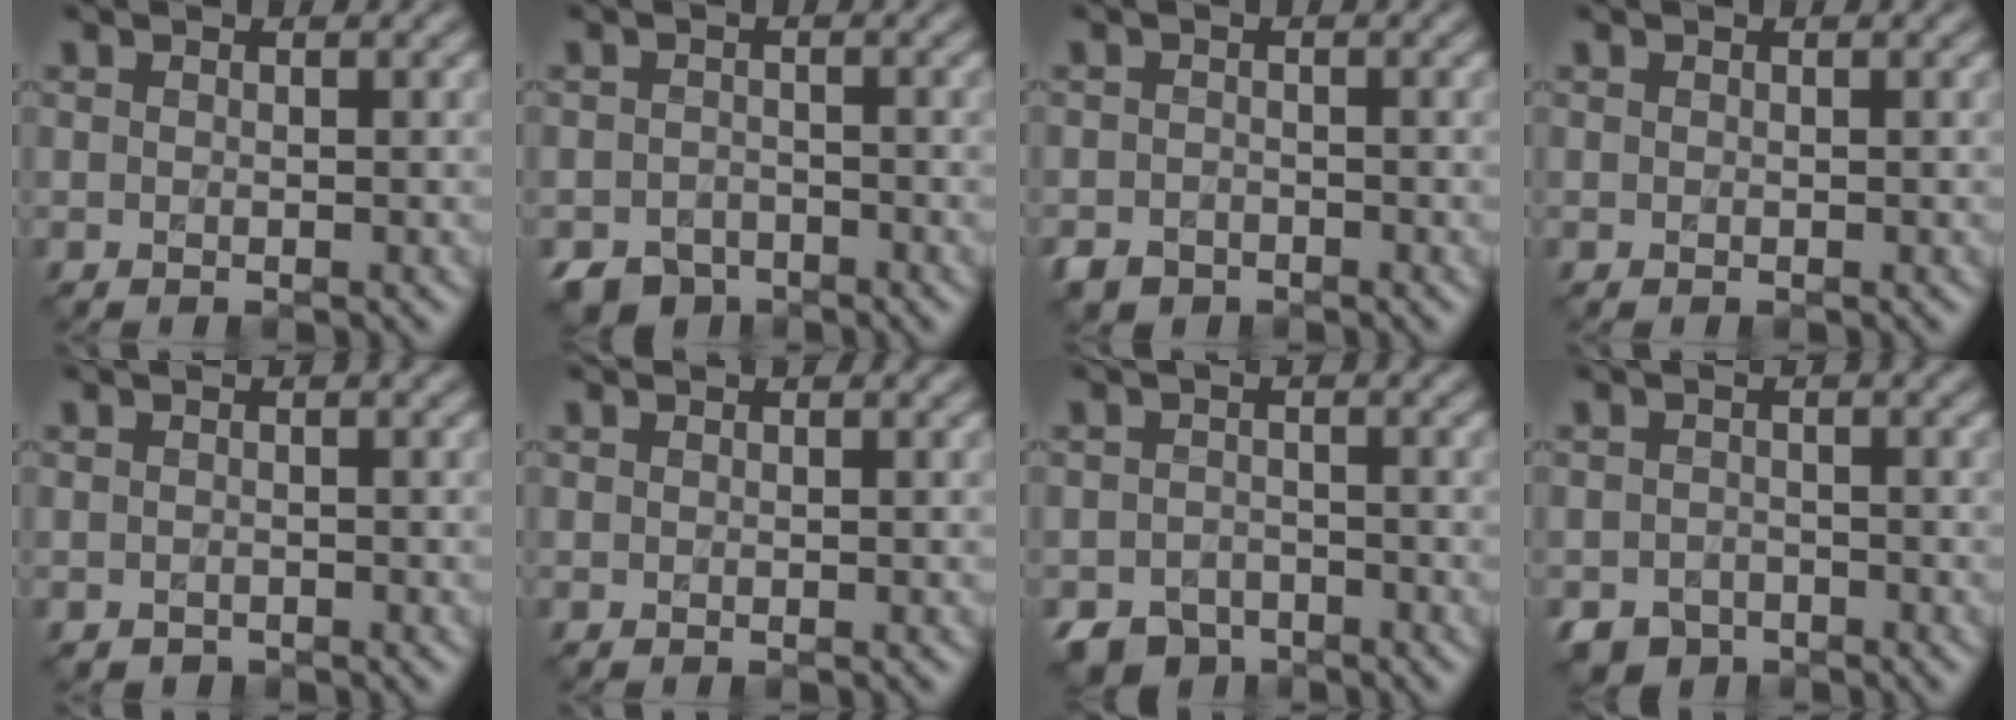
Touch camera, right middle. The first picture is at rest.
{"total": 3.4, "force": [-2.8, 1.9, 0.7], "torque": [-0.007, -0.010, -0.054]}
{"total": 2.1, "force": [-1.7, 1.2, 0.2], "torque": [-0.003, -0.007, -0.036]}
{"total": 0.0}
{"total": 0.7, "force": [-0.5, 0.5, 0.0], "torque": [0.001, -0.007, -0.007]}
{"total": 0.0}
{"total": 3.8, "force": [-3.0, 2.2, 0.9], "torque": [-0.010, -0.012, -0.058]}
{"total": 3.3, "force": [-2.5, 2.0, 0.7], "torque": [-0.008, -0.014, -0.047]}